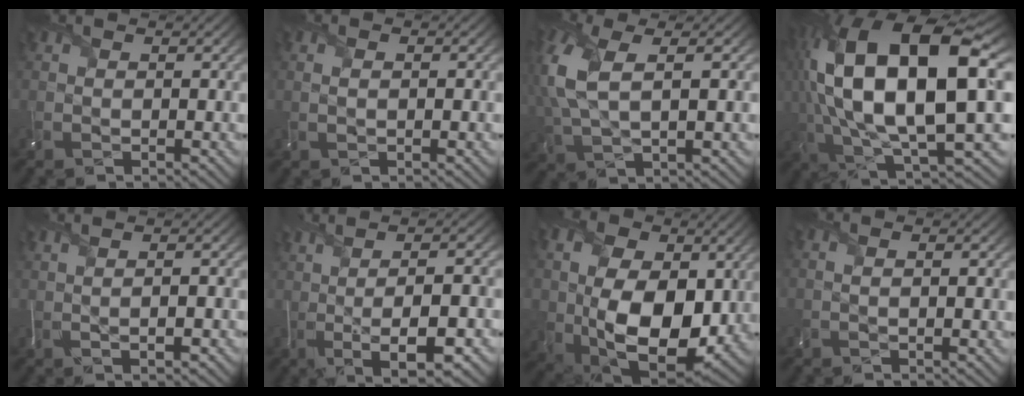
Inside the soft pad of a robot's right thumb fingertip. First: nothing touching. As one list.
[{"total": 1.2, "force": [-0.4, 0.3, 1.1], "torque": [-0.011, -0.009, -0.003]}, {"total": 9.6, "force": [1.2, 4.2, 8.5], "torque": [-0.222, -0.002, 0.019]}, {"total": 19.7, "force": [3.5, 8.8, 17.3], "torque": [-0.338, -0.004, 0.070]}, {"total": 4.3, "force": [0.2, 1.2, 4.2], "torque": [-0.047, 0.016, -0.005]}, {"total": 11.2, "force": [-0.6, 3.2, 10.7], "torque": [-0.149, 0.023, -0.004]}, {"total": 15.7, "force": [-0.5, 10.4, 11.8], "torque": [-0.209, -0.031, -0.003]}, {"total": 1.8, "force": [-0.3, 0.4, 1.8], "torque": [-0.026, -0.004, -0.003]}]